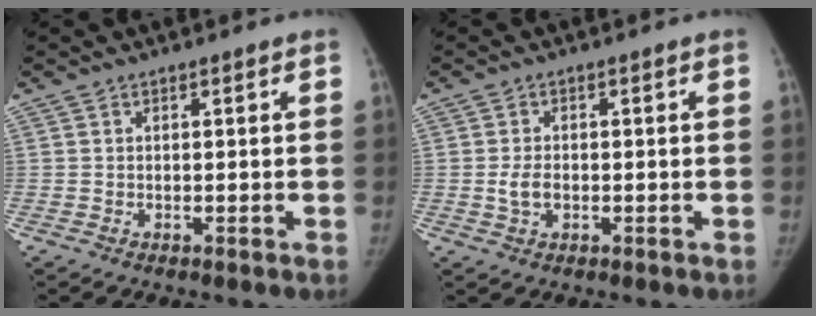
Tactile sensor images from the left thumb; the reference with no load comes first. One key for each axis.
{"total": 3.4, "fx": -0.6, "fy": 2.3, "fz": 2.4, "tx": -0.044, "ty": 0.006, "tz": -0.011}